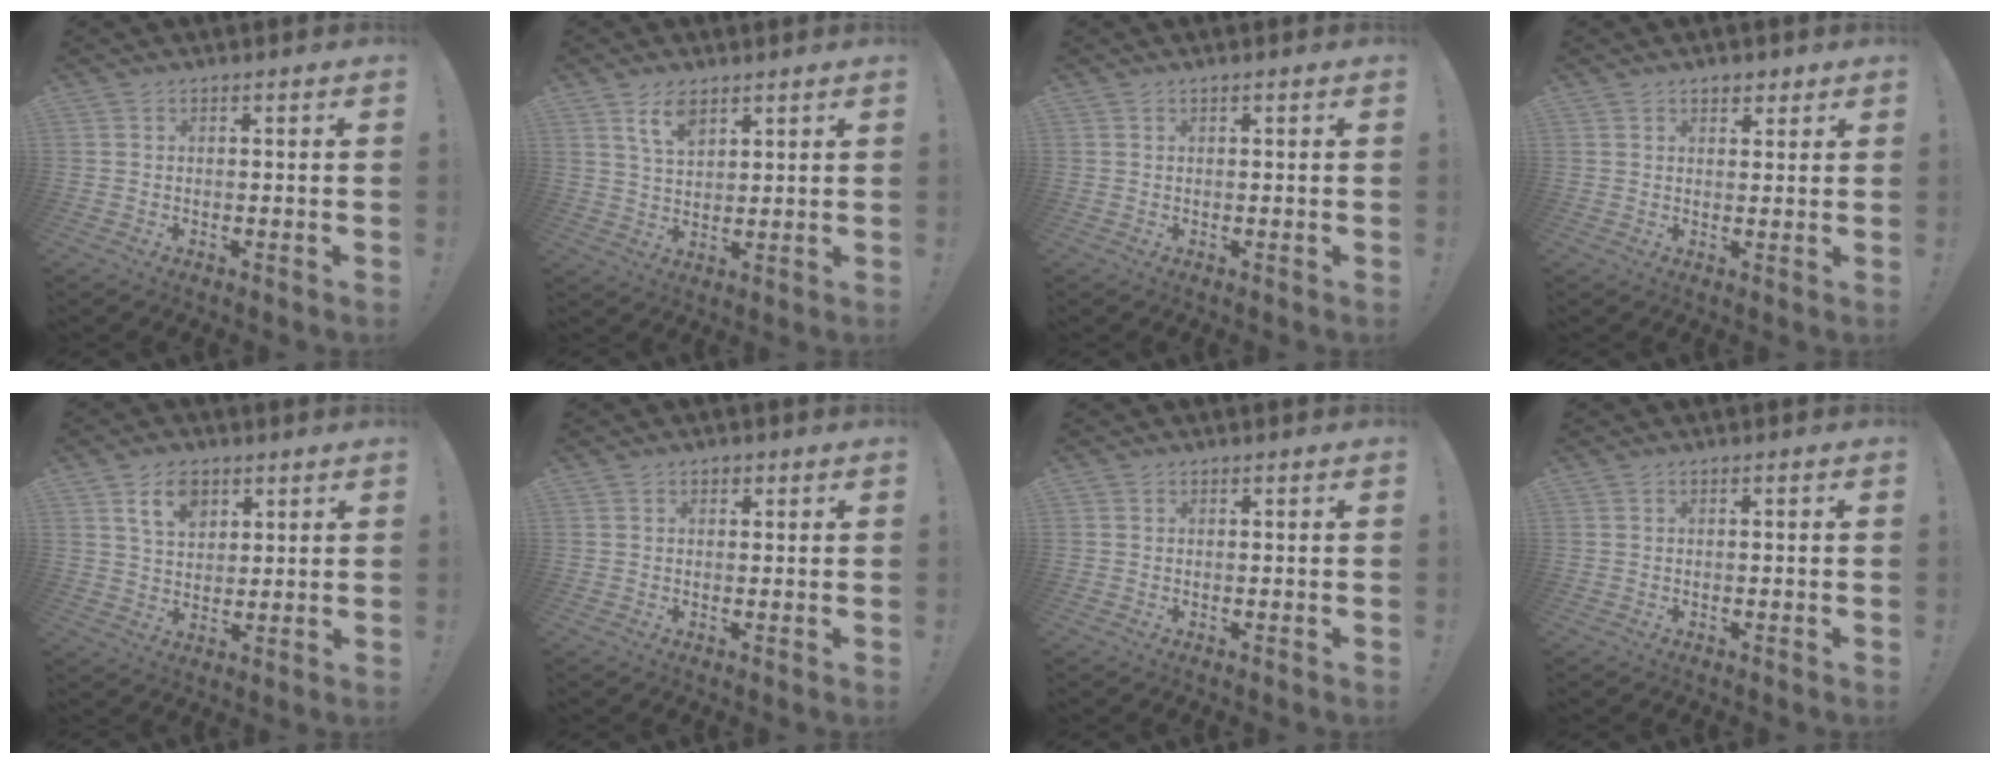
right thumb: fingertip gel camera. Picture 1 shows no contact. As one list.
[{"total": 6.7, "force": [4.2, 3.1, 4.1], "torque": [-0.072, -0.018, 0.076]}, {"total": 0.0}, {"total": 2.6, "force": [1.8, 1.7, 0.9], "torque": [0.004, -0.010, 0.029]}, {"total": 8.7, "force": [4.7, 5.7, 4.7], "torque": [-0.072, -0.012, 0.086]}, {"total": 1.1, "force": [0.4, 1.0, 0.3], "torque": [0.002, -0.001, 0.005]}, {"total": 0.0}, {"total": 0.0}]